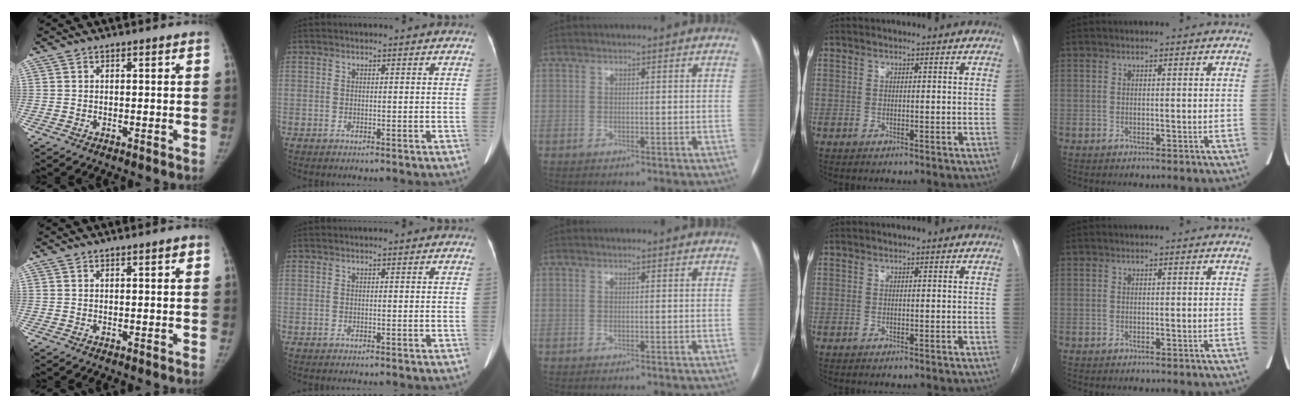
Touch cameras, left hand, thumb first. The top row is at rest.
{"thumb": {"total": 0.9, "force": [0.4, 0.2, 0.8], "torque": [-0.010, 0.001, 0.005]}}